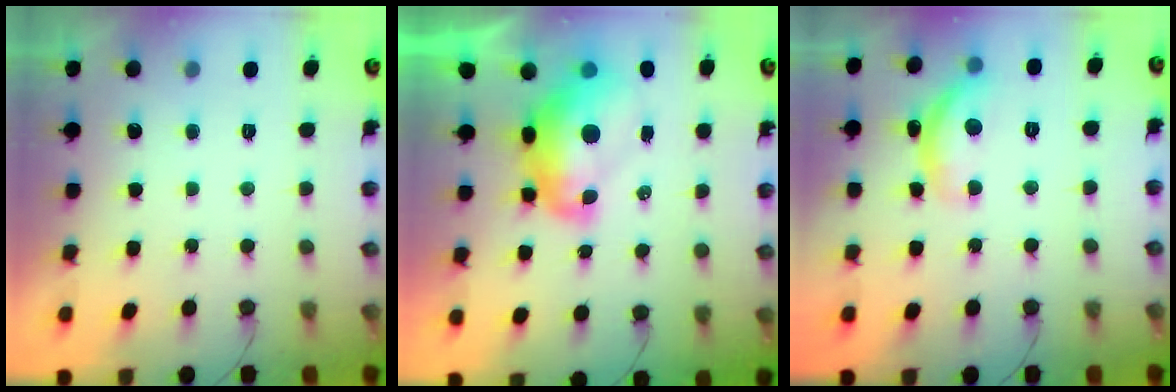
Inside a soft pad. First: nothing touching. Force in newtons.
{"total": 12.8, "press": 12.7, "slide": 1.4}
{"total": 12.1, "press": 12.0, "slide": 0.5}